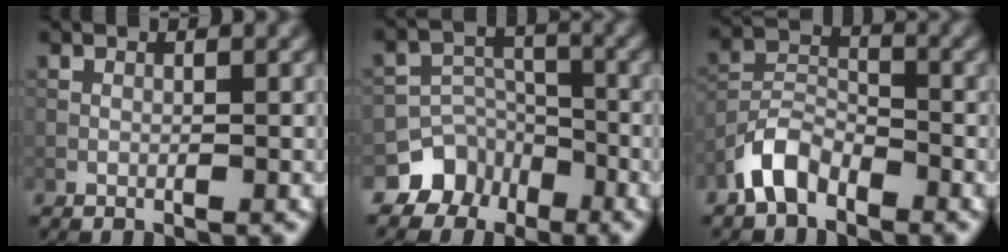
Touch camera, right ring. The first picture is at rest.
{"total": 6.0, "force": [-4.2, 4.3, 0.5], "torque": [0.010, 0.004, -0.075]}
{"total": 4.3, "force": [-3.1, 2.2, 2.1], "torque": [-0.039, 0.010, -0.070]}